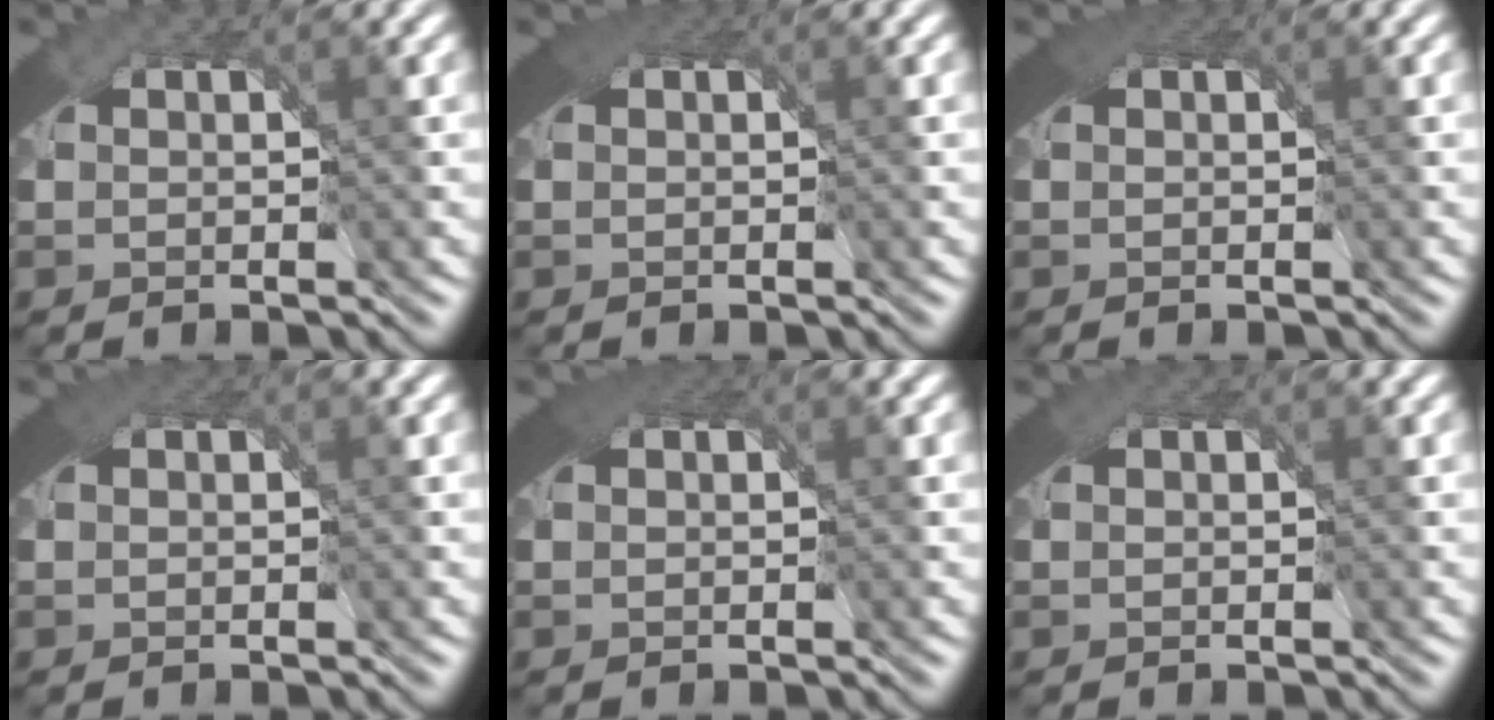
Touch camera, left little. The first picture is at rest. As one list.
[{"total": 1.9, "force": [1.0, 1.0, 1.3], "torque": [-0.024, -0.005, 0.017]}, {"total": 2.0, "force": [1.0, 1.0, 1.4], "torque": [-0.023, -0.004, 0.016]}, {"total": 1.7, "force": [0.9, 1.0, 1.1], "torque": [-0.020, -0.003, 0.015]}, {"total": 2.3, "force": [1.0, 1.2, 1.6], "torque": [-0.030, -0.007, 0.017]}, {"total": 0.8, "force": [0.4, 0.6, 0.4], "torque": [-0.006, -0.002, 0.006]}]